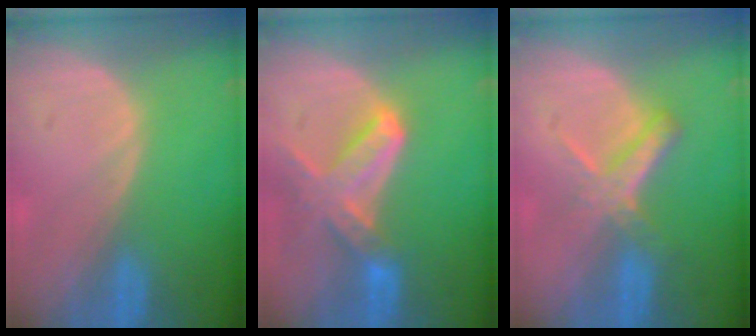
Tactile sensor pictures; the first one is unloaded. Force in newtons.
{"total": 7.7, "press": 6.8, "slide": 3.5}
{"total": 5.8, "press": 5.3, "slide": 2.4}